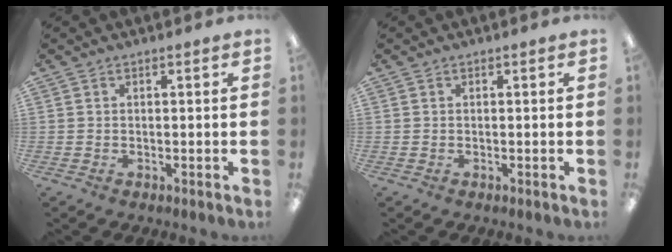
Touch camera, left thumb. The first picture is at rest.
{"total": 0.0}